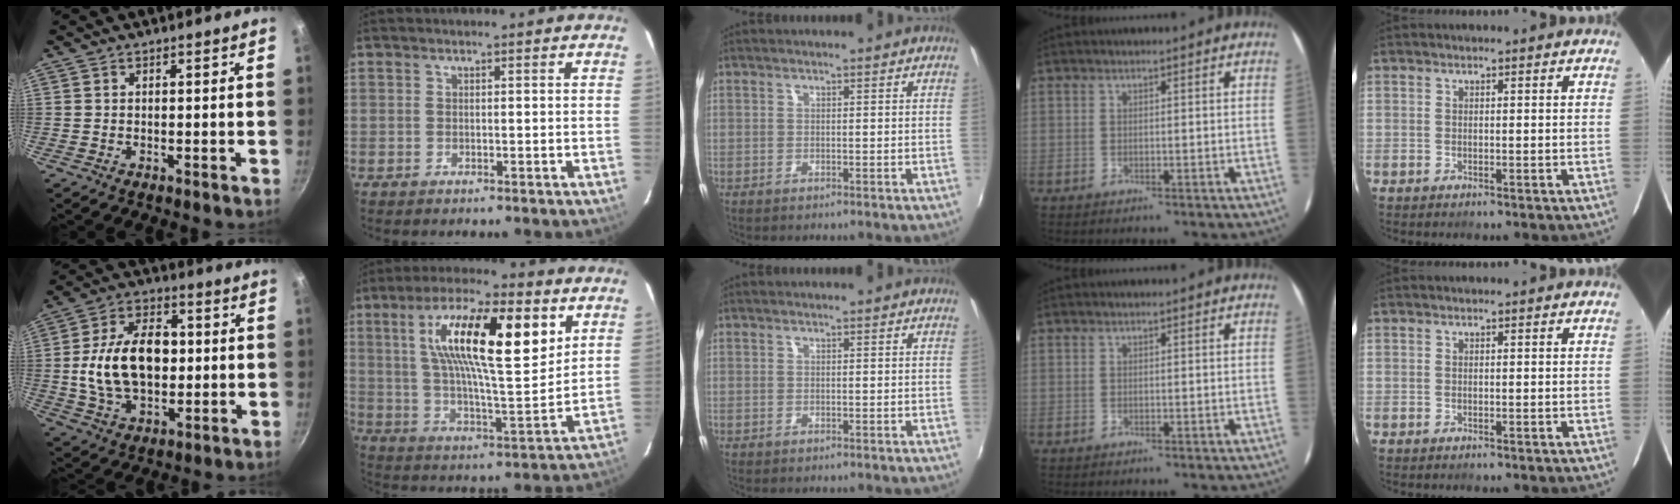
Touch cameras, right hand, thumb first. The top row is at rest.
{"thumb": {"total": 17.3, "force": [0.0, 11.1, 13.3], "torque": [-0.204, 0.022, -0.002]}, "index": {"total": 21.0, "force": [7.5, 5.7, 18.7], "torque": [-0.325, 0.015, 0.125]}}